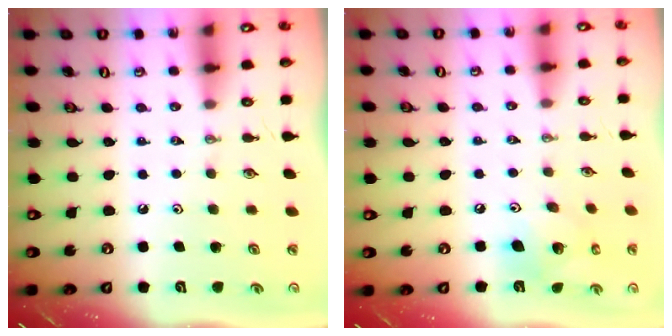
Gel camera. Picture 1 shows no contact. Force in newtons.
{"total": 12.8, "press": 12.7, "slide": 2.2}